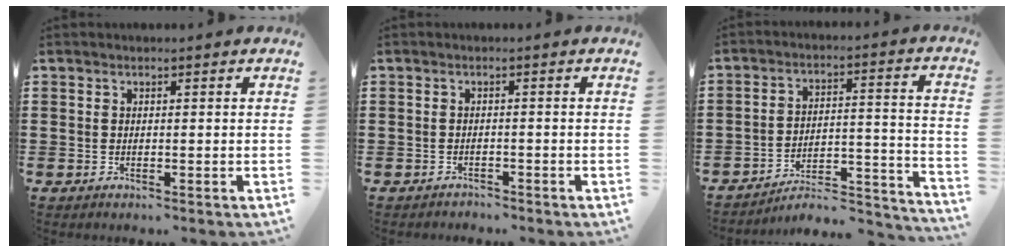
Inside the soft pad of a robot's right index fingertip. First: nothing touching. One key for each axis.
{"total": 1.1, "fx": -1.1, "fy": 0.1, "fz": -0.2, "tx": -0.001, "ty": 0.003, "tz": -0.024}
{"total": 5.9, "fx": -5.2, "fy": 1.7, "fz": 2.1, "tx": -0.031, "ty": 0.003, "tz": -0.104}